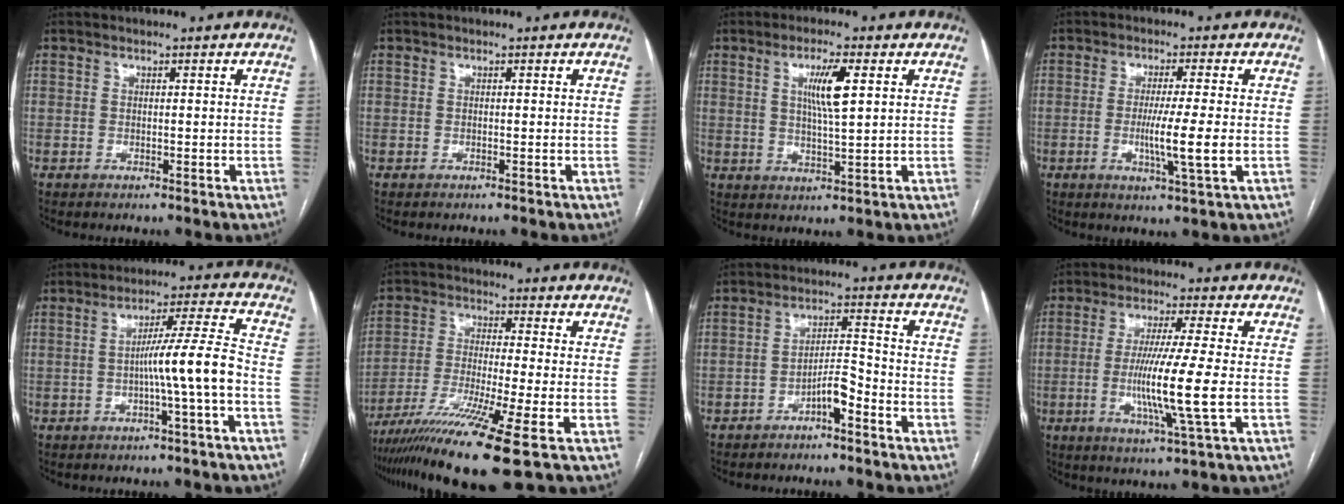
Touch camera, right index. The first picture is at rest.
{"total": 0.0}
{"total": 6.2, "force": [1.9, 0.5, 5.9], "torque": [-0.110, 0.000, 0.035]}
{"total": 6.9, "force": [-1.1, -0.7, 6.8], "torque": [-0.123, -0.018, -0.021]}
{"total": 7.9, "force": [-2.0, -1.4, 7.5], "torque": [-0.123, 0.015, -0.030]}
{"total": 13.4, "force": [-8.4, -1.7, 10.3], "torque": [-0.201, -0.040, -0.147]}
{"total": 4.5, "force": [-2.8, 0.8, 3.4], "torque": [-0.059, 0.012, -0.049]}
{"total": 10.8, "force": [-1.6, -1.1, 10.6], "torque": [-0.205, -0.021, -0.032]}